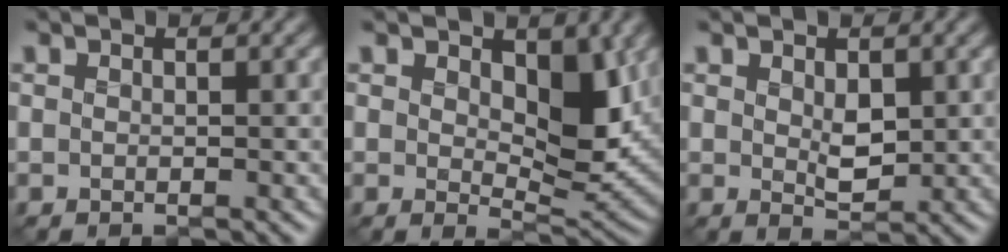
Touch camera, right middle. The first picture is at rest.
{"total": 5.5, "force": [1.7, 2.8, 4.4], "torque": [-0.068, -0.016, 0.023]}
{"total": 2.4, "force": [0.3, 1.4, 2.0], "torque": [-0.039, -0.006, 0.007]}